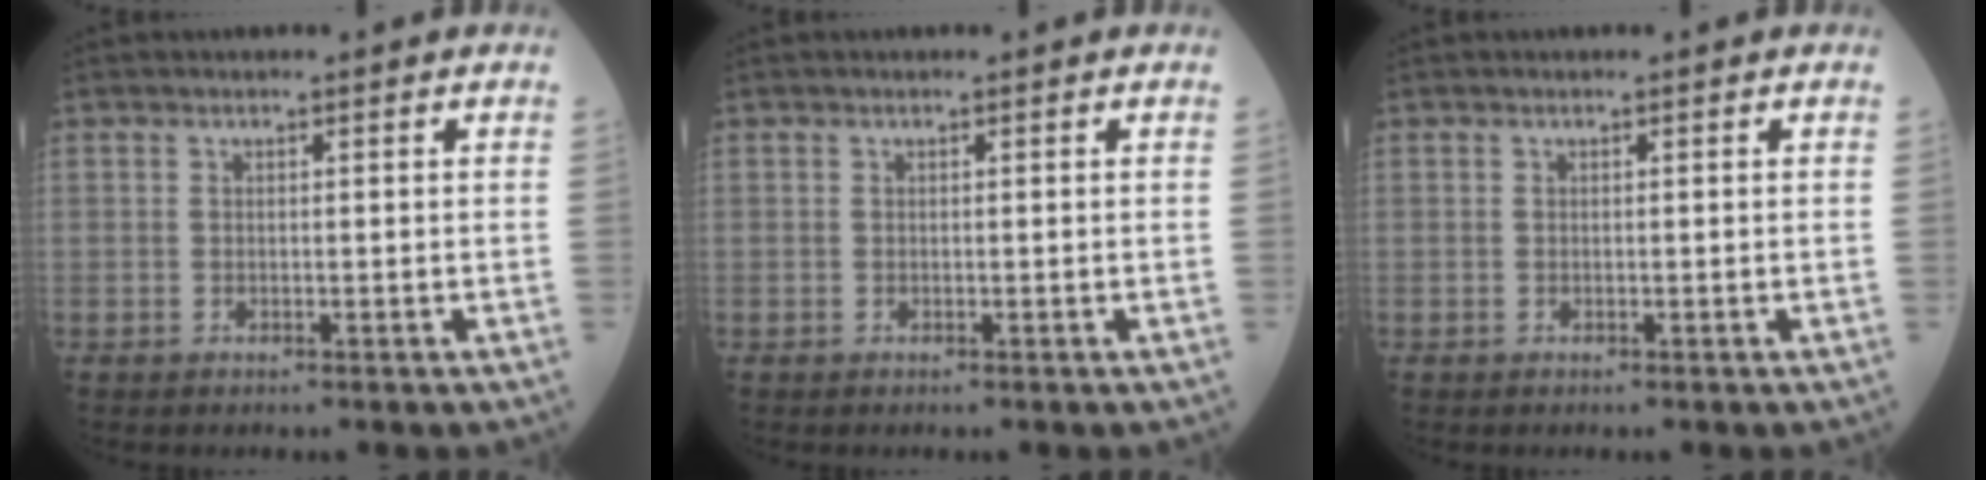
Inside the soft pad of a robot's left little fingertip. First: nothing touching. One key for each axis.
{"total": 0.0}
{"total": 0.0}